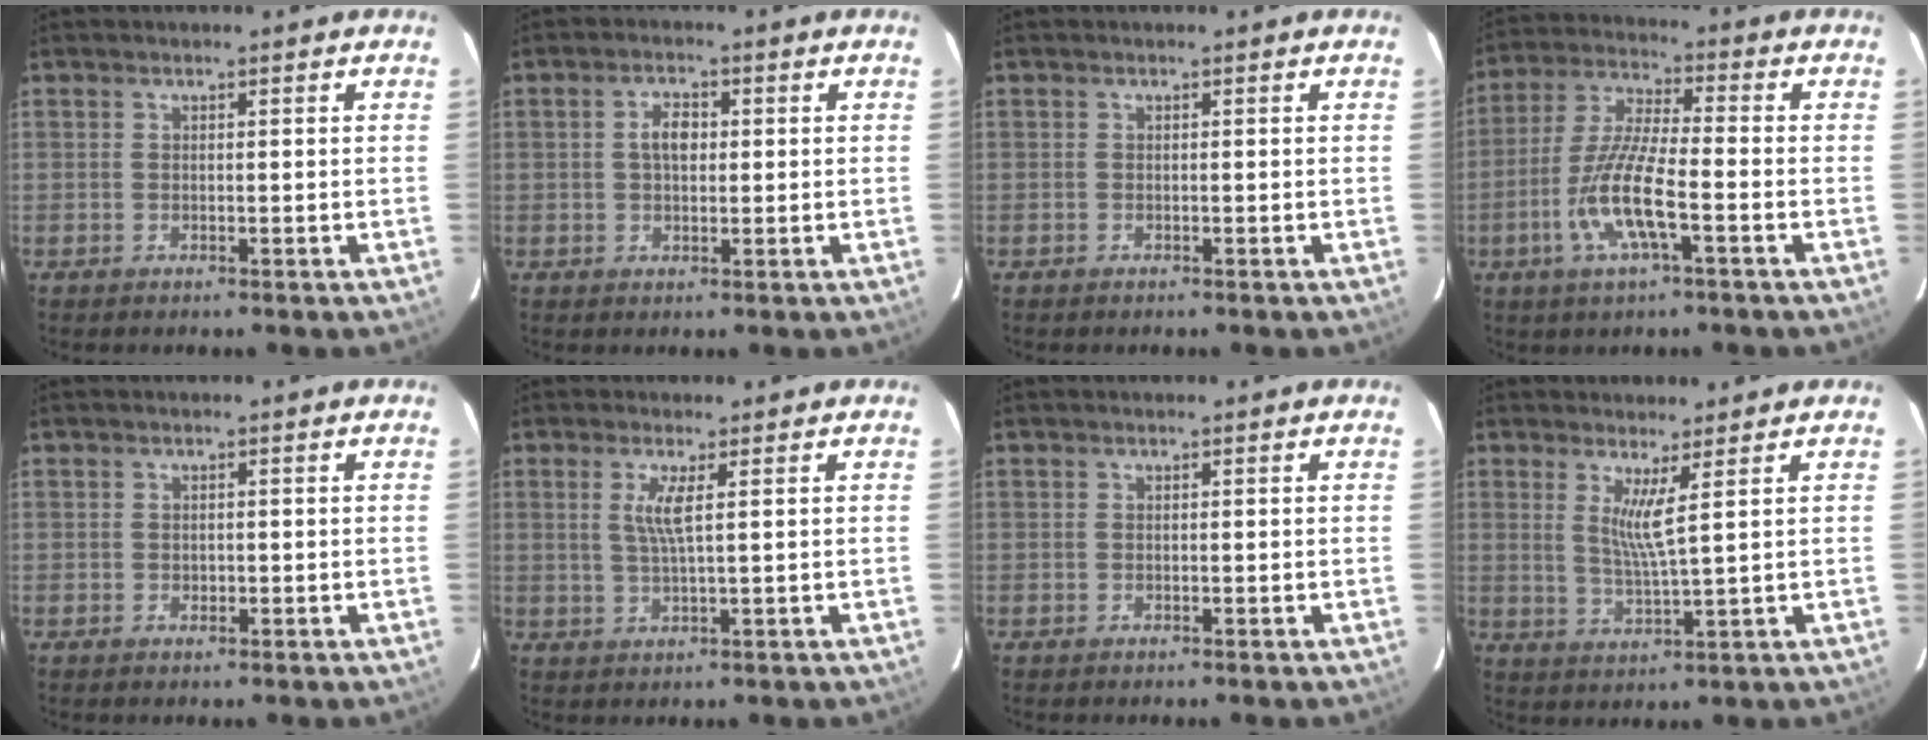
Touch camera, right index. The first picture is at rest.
{"total": 3.6, "force": [0.4, 2.2, 2.8], "torque": [-0.049, 0.011, 0.008]}
{"total": 0.0}
{"total": 11.7, "force": [-4.3, 2.1, 10.6], "torque": [-0.225, -0.006, -0.085]}
{"total": 1.0, "force": [-0.3, 0.9, 0.4], "torque": [-0.004, -0.001, -0.004]}
{"total": 3.5, "force": [1.0, -0.2, 3.4], "torque": [-0.067, -0.005, 0.019]}
{"total": 0.0}
{"total": 4.6, "force": [2.1, -0.6, 4.1], "torque": [-0.079, -0.018, 0.037]}